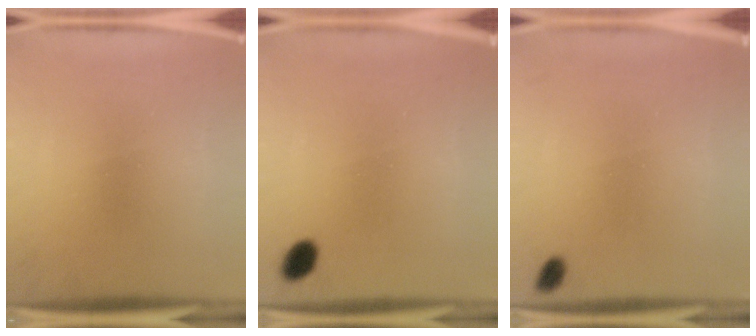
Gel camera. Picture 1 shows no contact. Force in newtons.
{"total": 3.2}
{"total": 4.1}